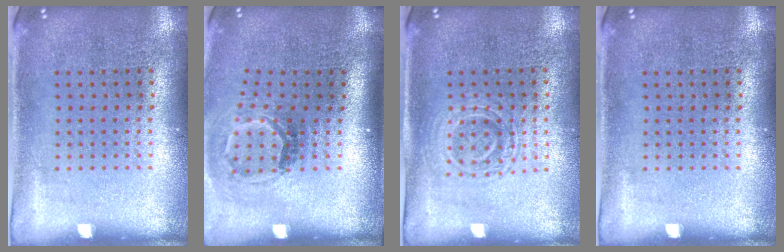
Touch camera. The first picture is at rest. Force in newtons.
{"total": 1.8, "press": 1.2, "slide": 1.4}
{"total": 1.4, "press": 1.3, "slide": 0.4}
{"total": 0.0}